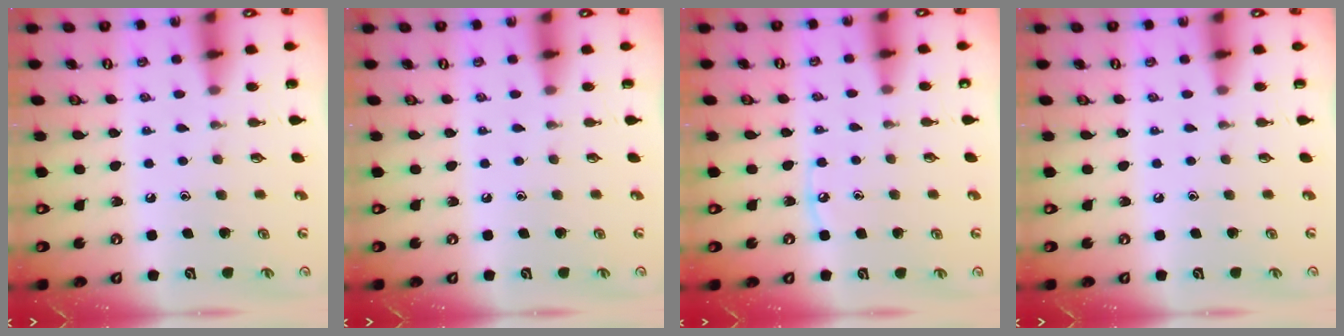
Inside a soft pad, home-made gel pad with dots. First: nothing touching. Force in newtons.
{"total": 0.0}
{"total": 3.6, "press": 3.6, "slide": 0.5}
{"total": 0.0}